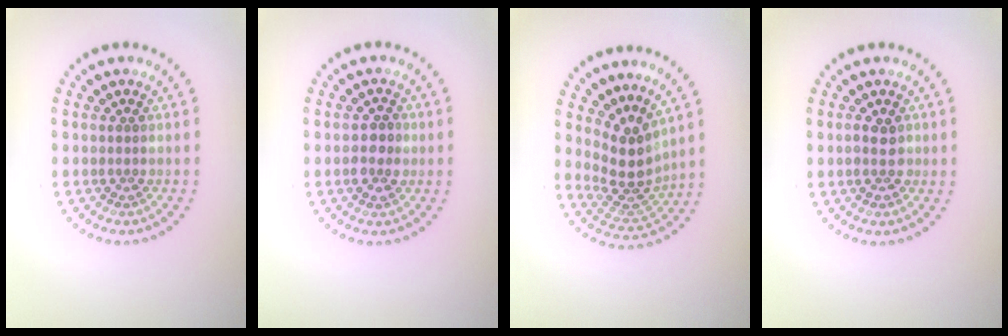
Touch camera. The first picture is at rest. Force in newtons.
{"total": 2.3, "press": 2.3, "slide": 0.4}
{"total": 3.9, "press": 2.9, "slide": 2.6}
{"total": 2.0, "press": 2.0, "slide": 0.2}